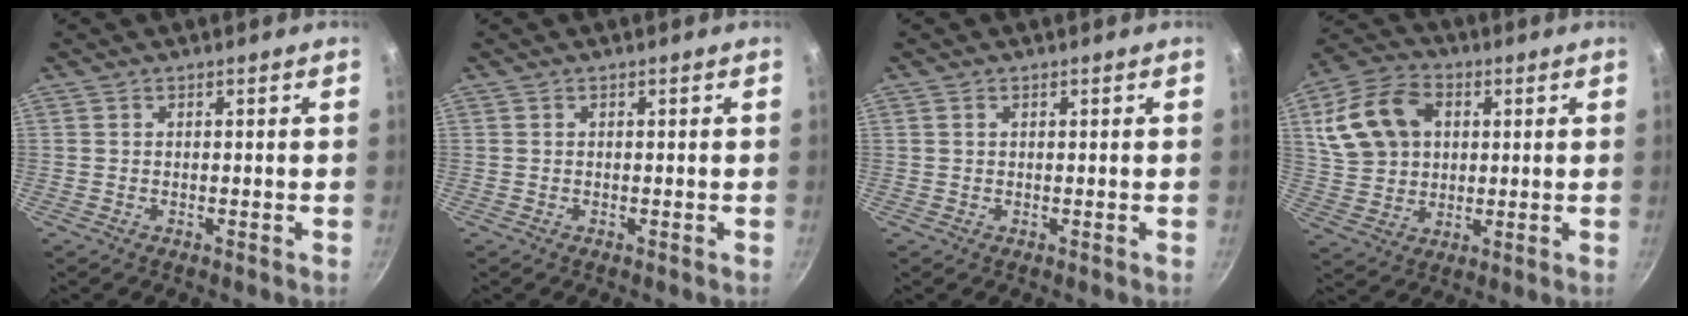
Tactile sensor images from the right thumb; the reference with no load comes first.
{"total": 0.0}
{"total": 0.5, "force": [0.2, 0.4, 0.3], "torque": [-0.005, 0.002, 0.003]}
{"total": 14.9, "force": [3.8, 11.1, 9.1], "torque": [-0.158, 0.013, 0.070]}